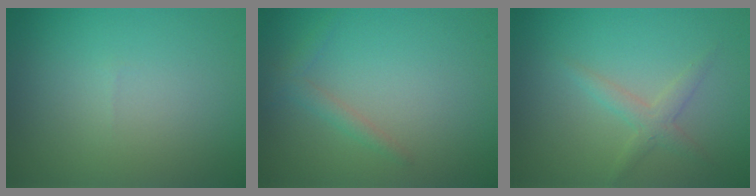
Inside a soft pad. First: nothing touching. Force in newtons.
{"total": 1.3, "press": 1.3, "slide": 0.0}
{"total": 1.8, "press": 1.8, "slide": 0.0}